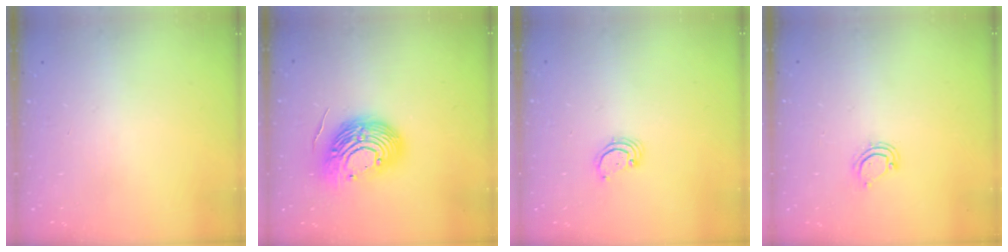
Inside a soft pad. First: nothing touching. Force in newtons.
{"total": 17.3, "press": 17.3, "slide": 1.4}
{"total": 2.5, "press": 2.5, "slide": 0.2}
{"total": 4.4, "press": 4.4, "slide": 0.2}